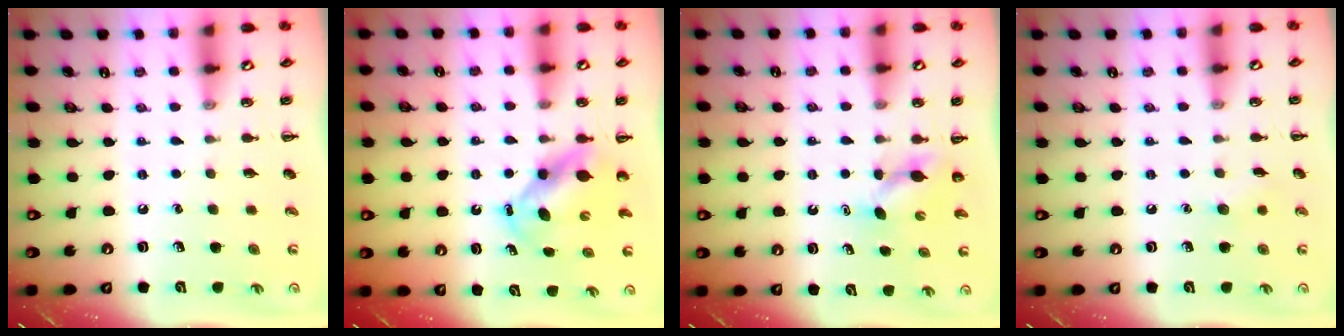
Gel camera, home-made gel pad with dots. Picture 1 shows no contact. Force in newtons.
{"total": 5.7, "press": 5.6, "slide": 1.2}
{"total": 4.0, "press": 3.9, "slide": 1.0}
{"total": 5.1, "press": 5.0, "slide": 0.9}